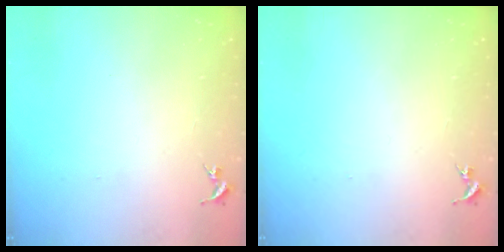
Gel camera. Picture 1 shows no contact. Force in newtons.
{"total": 0.0}